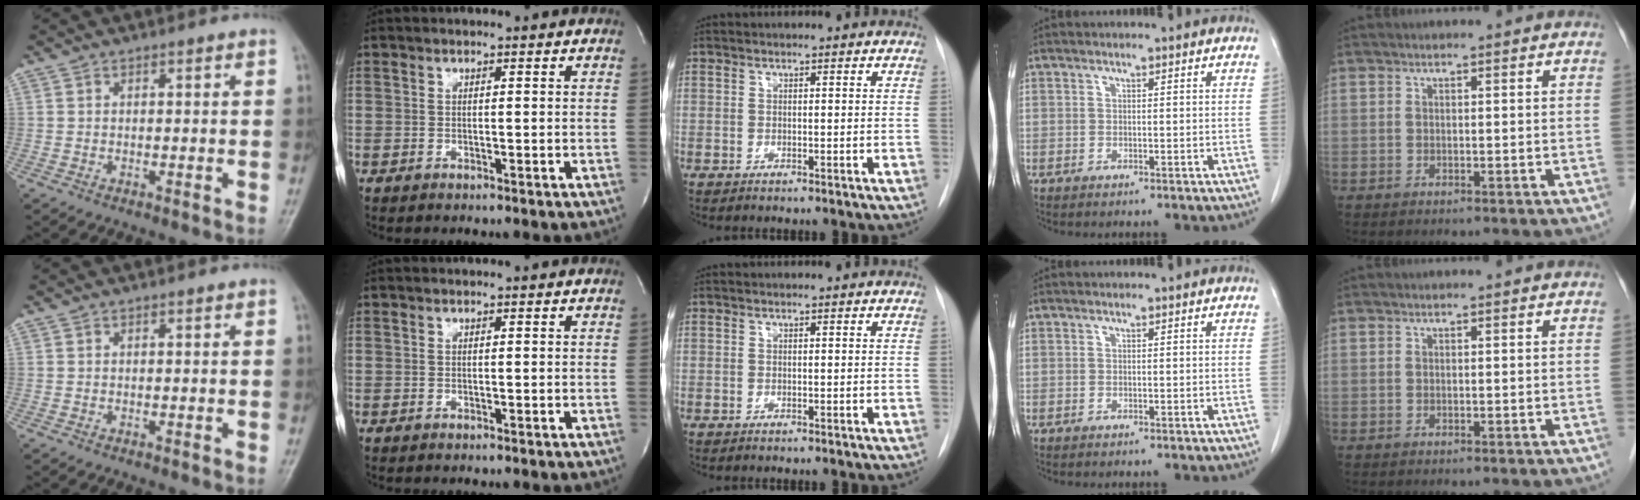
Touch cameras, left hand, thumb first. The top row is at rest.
{}